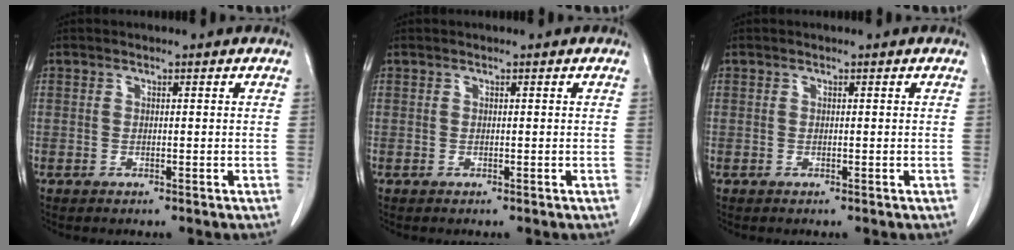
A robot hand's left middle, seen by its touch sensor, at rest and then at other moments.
{"total": 0.0}
{"total": 0.0}